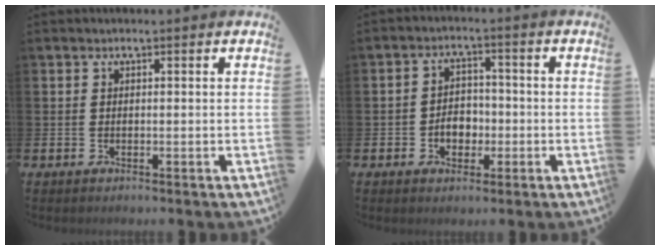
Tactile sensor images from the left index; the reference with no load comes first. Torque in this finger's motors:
{"motor_torque": [0.15, 0.11, 0.11, 0.05]}